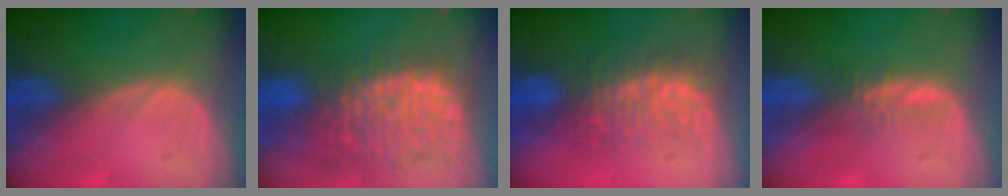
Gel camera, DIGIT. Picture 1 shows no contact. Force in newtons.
{"total": 12.7, "press": 11.1, "slide": 6.1}
{"total": 7.7, "press": 7.6, "slide": 1.3}
{"total": 2.2, "press": 2.1, "slide": 0.2}